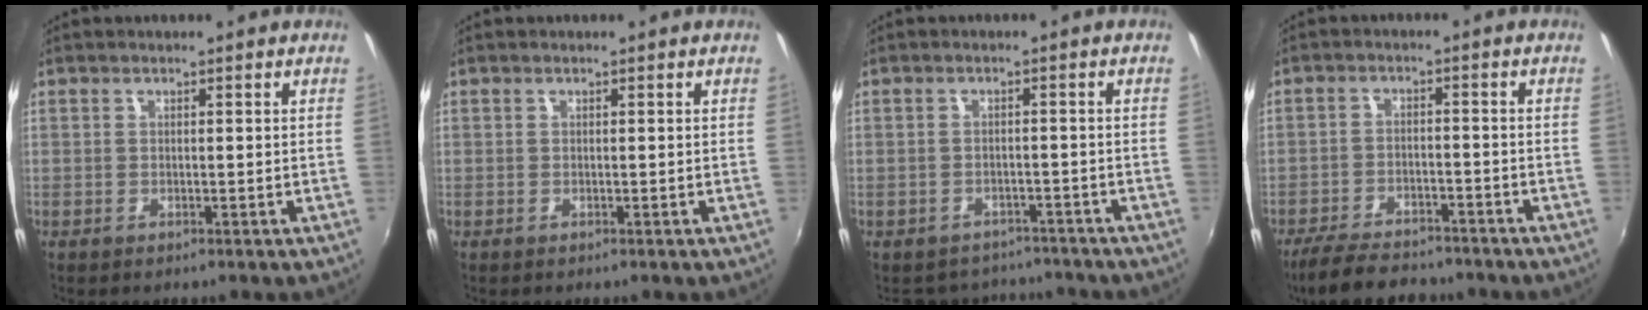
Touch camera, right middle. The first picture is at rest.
{"total": 0.0}
{"total": 8.6, "force": [-7.6, 3.5, 1.9], "torque": [-0.047, 0.001, -0.099]}
{"total": 11.0, "force": [-9.1, 3.9, 4.7], "torque": [-0.119, -0.013, -0.147]}